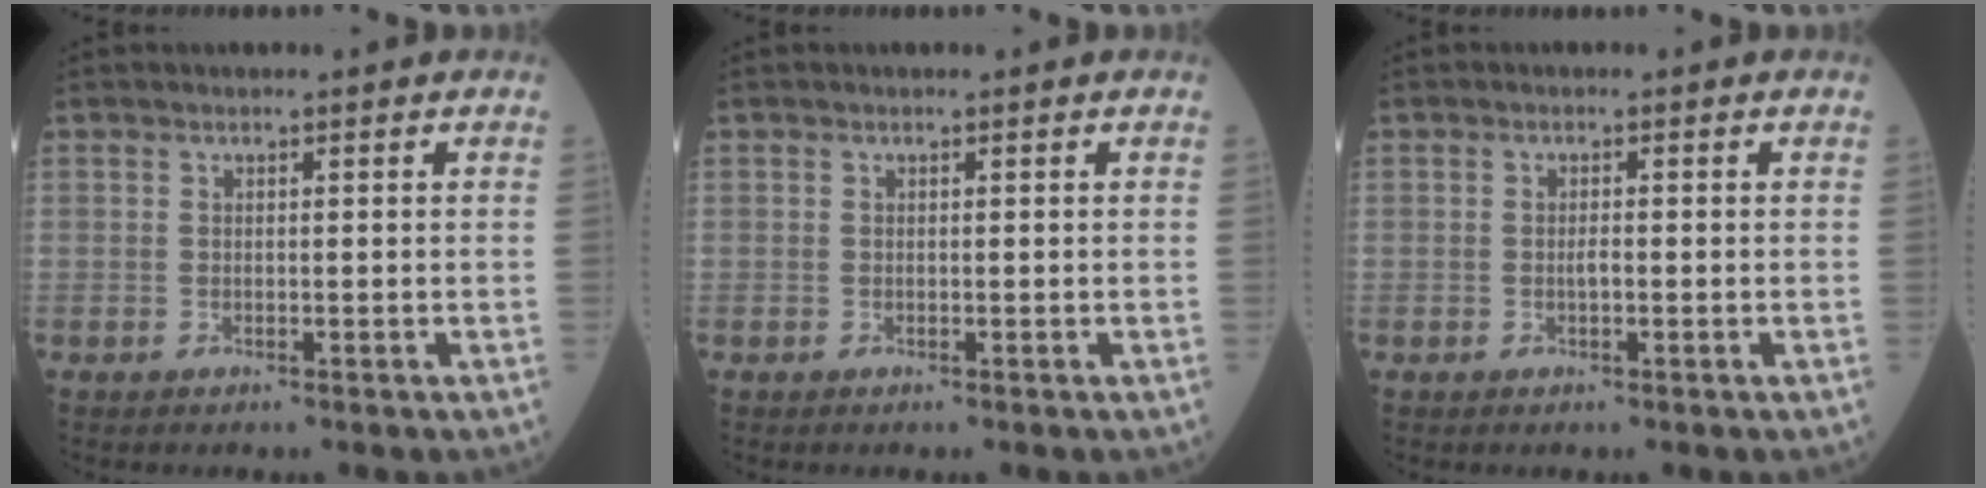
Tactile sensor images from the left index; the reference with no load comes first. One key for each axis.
{"total": 0.0}
{"total": 1.1, "fx": -0.4, "fy": 0.3, "fz": 0.9, "tx": -0.018, "ty": -0.001, "tz": -0.009}